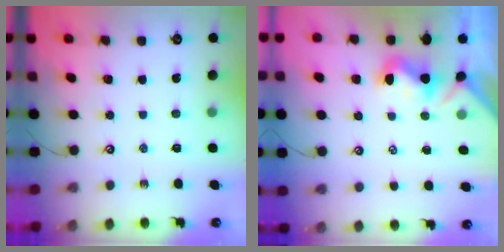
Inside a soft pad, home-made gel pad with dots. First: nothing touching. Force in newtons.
{"total": 1.1, "press": 1.0, "slide": 0.5}